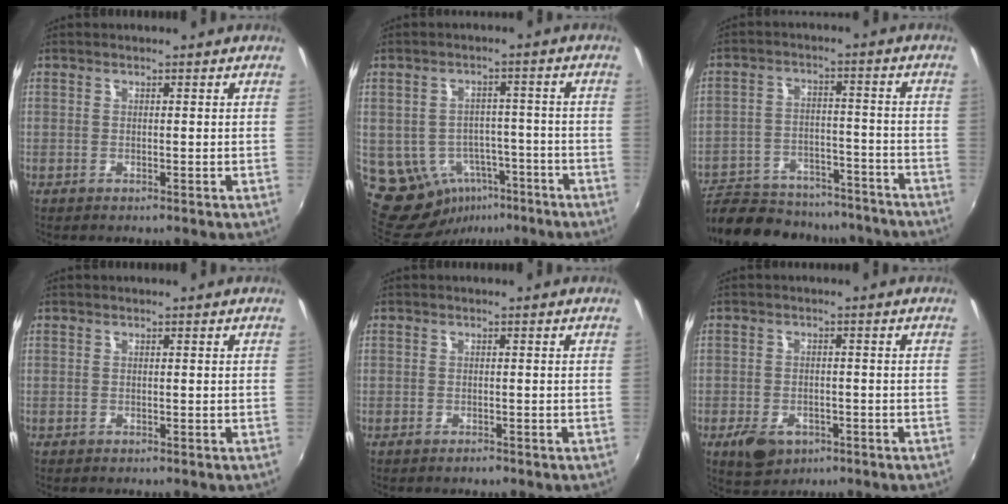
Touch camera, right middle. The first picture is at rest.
{"total": 10.1, "force": [-4.6, 7.8, 4.4], "torque": [-0.093, 0.016, -0.041]}
{"total": 25.7, "force": [-22.0, 9.0, 9.8], "torque": [-0.204, 0.005, -0.296]}
{"total": 0.0}
{"total": 1.1, "force": [-0.9, 0.6, 0.2], "torque": [-0.006, 0.001, -0.014]}
{"total": 6.4, "force": [-3.4, 4.2, 3.4], "torque": [-0.080, -0.010, -0.050]}